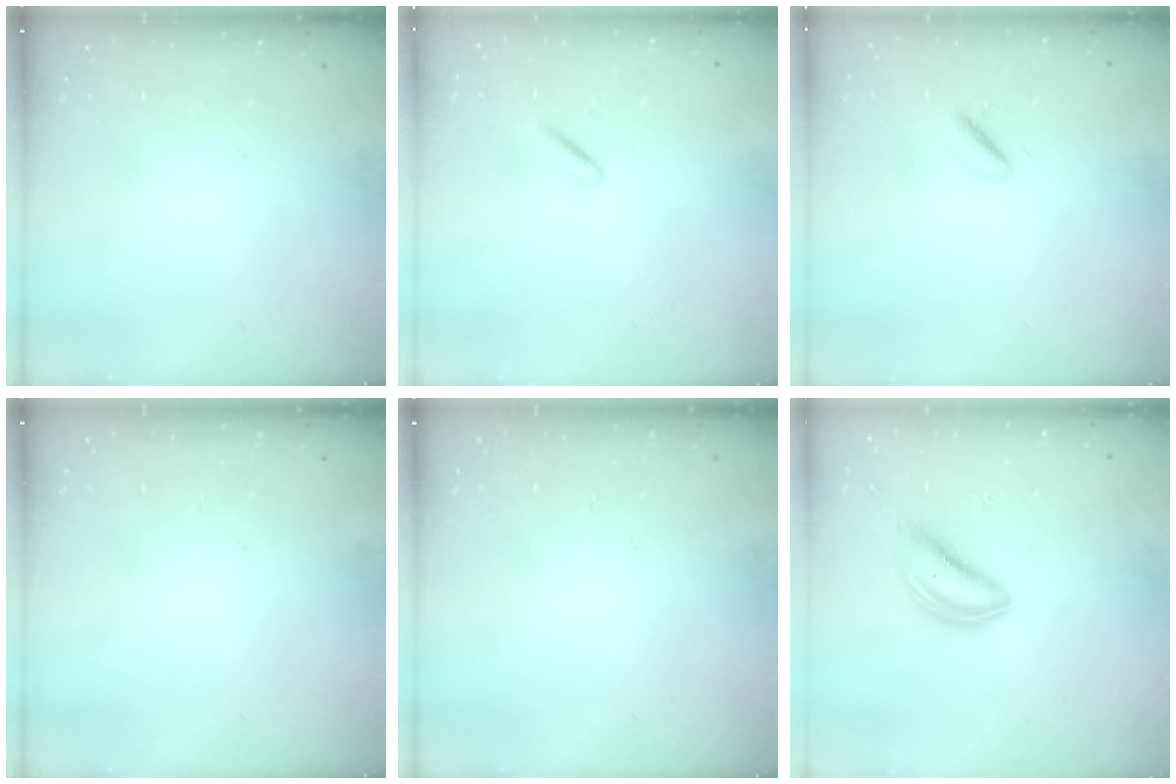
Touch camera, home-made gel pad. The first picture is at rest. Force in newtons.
{"total": 1.3, "press": 1.2, "slide": 0.5}
{"total": 2.5, "press": 2.3, "slide": 1.1}
{"total": 0.0}
{"total": 0.0}
{"total": 5.8, "press": 5.8, "slide": 0.5}